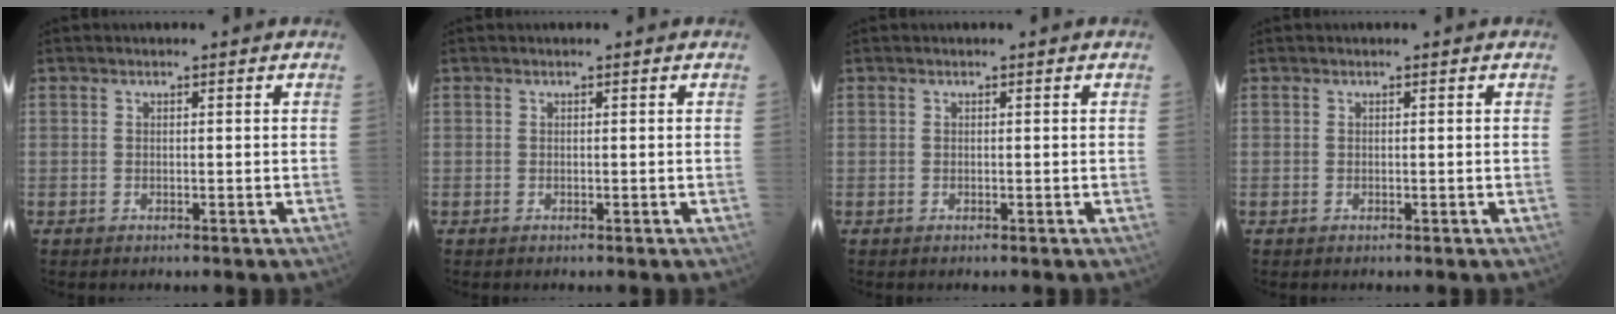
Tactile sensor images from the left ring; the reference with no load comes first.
{"total": 0.0}
{"total": 0.0}
{"total": 0.0}